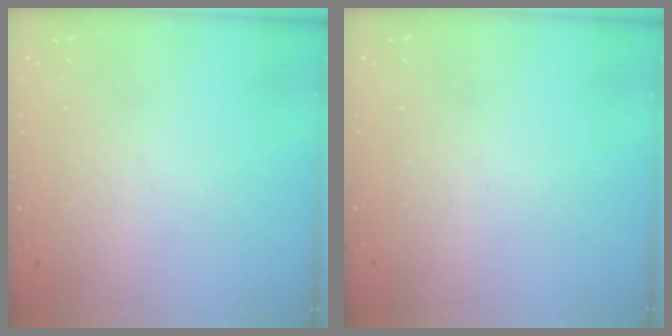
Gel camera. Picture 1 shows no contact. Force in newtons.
{"total": 0.0}